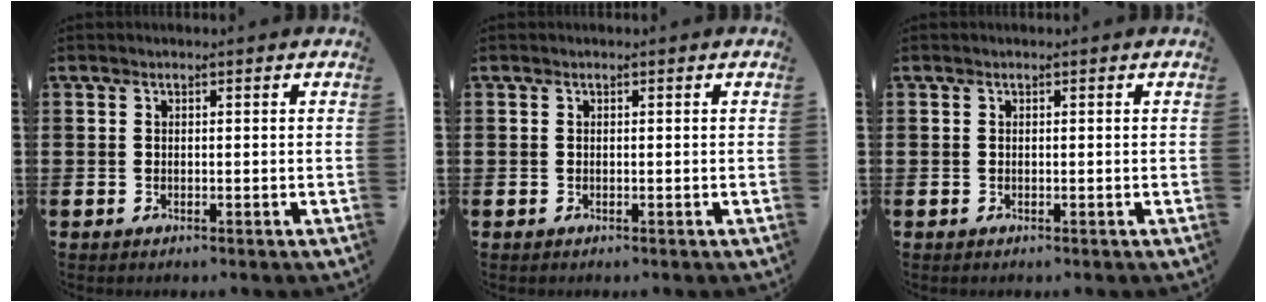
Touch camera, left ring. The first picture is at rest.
{"total": 0.0}
{"total": 0.0}